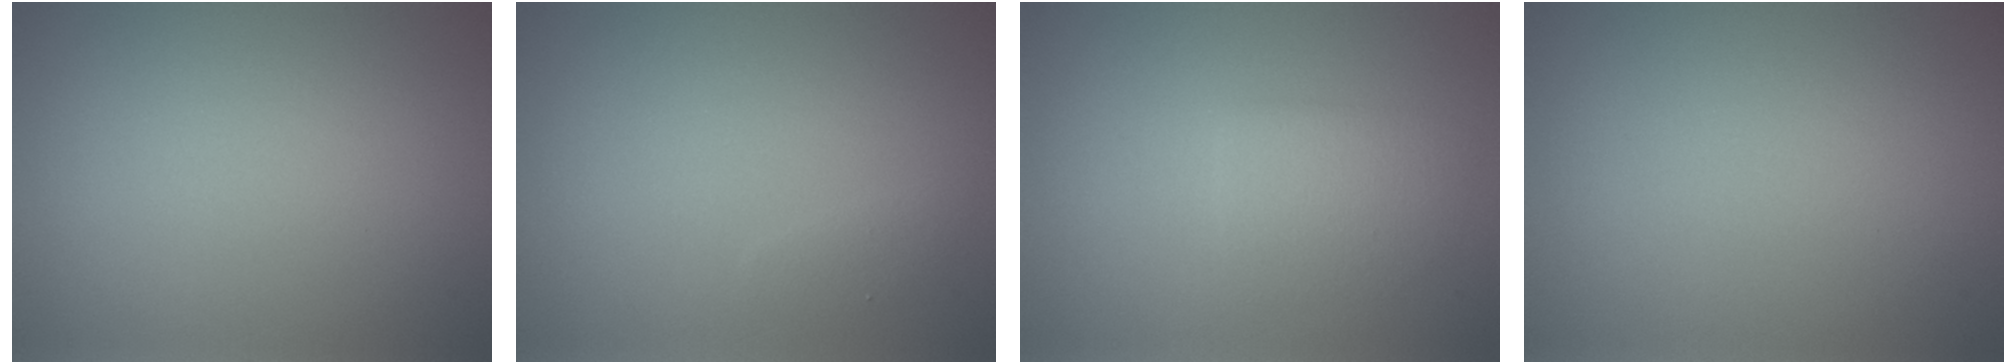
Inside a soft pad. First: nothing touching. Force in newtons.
{"total": 0.8, "press": 0.8, "slide": 0.1}
{"total": 2.1, "press": 2.1, "slide": 0.0}
{"total": 0.0}